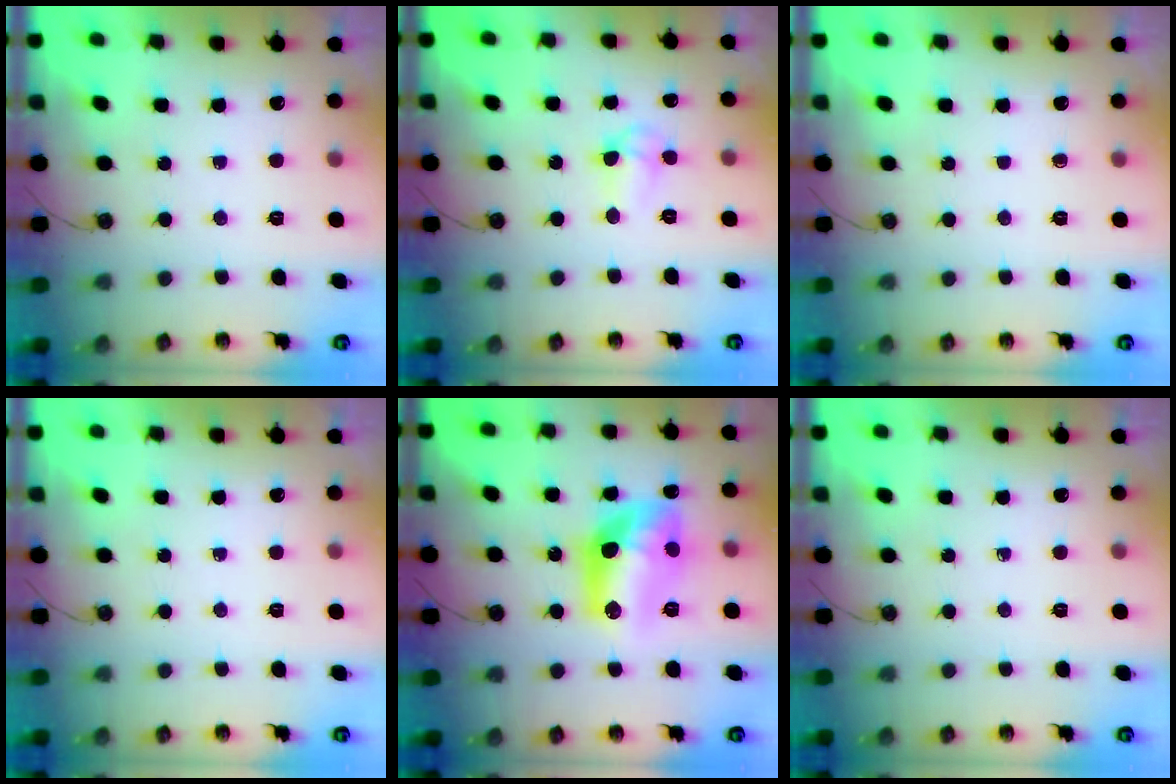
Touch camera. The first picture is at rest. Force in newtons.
{"total": 5.4, "press": 5.4, "slide": 0.6}
{"total": 0.0}
{"total": 0.0}
{"total": 13.4, "press": 13.3, "slide": 1.0}
{"total": 0.0}